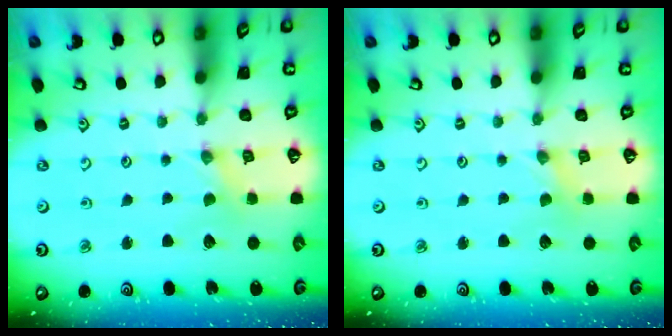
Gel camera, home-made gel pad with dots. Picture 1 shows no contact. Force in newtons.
{"total": 0.0}